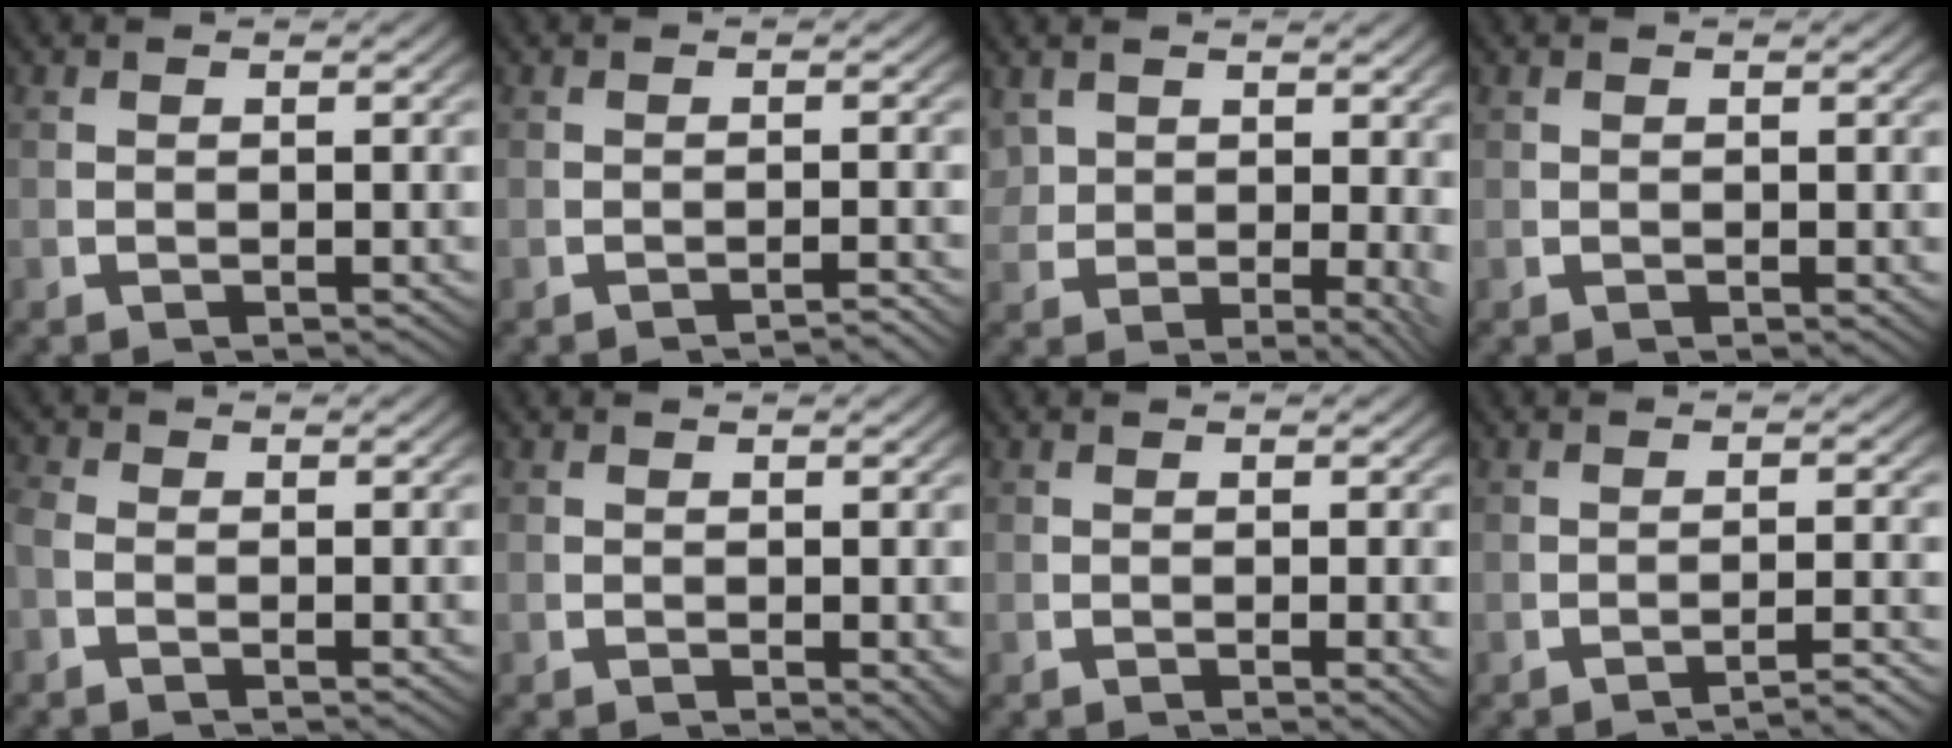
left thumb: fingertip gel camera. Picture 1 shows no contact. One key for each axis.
{"total": 1.5, "fx": -1.4, "fy": -0.1, "fz": 0.5, "tx": -0.010, "ty": 0.006, "tz": -0.024}
{"total": 3.6, "fx": 1.5, "fy": 2.1, "fz": 2.5, "tx": -0.035, "ty": -0.019, "tz": 0.042}
{"total": 0.0}
{"total": 1.2, "fx": -0.5, "fy": 0.9, "fz": 0.6, "tx": -0.022, "ty": -0.006, "tz": -0.011}
{"total": 0.9, "fx": -0.1, "fy": 0.3, "fz": 0.8, "tx": -0.009, "ty": -0.005, "tz": 0.001}
{"total": 1.0, "fx": -0.1, "fy": 0.2, "fz": 1.0, "tx": -0.014, "ty": -0.004, "tz": -0.002}
{"total": 2.9, "fx": -2.6, "fy": 0.0, "fz": 1.1, "tx": -0.016, "ty": 0.003, "tz": -0.043}